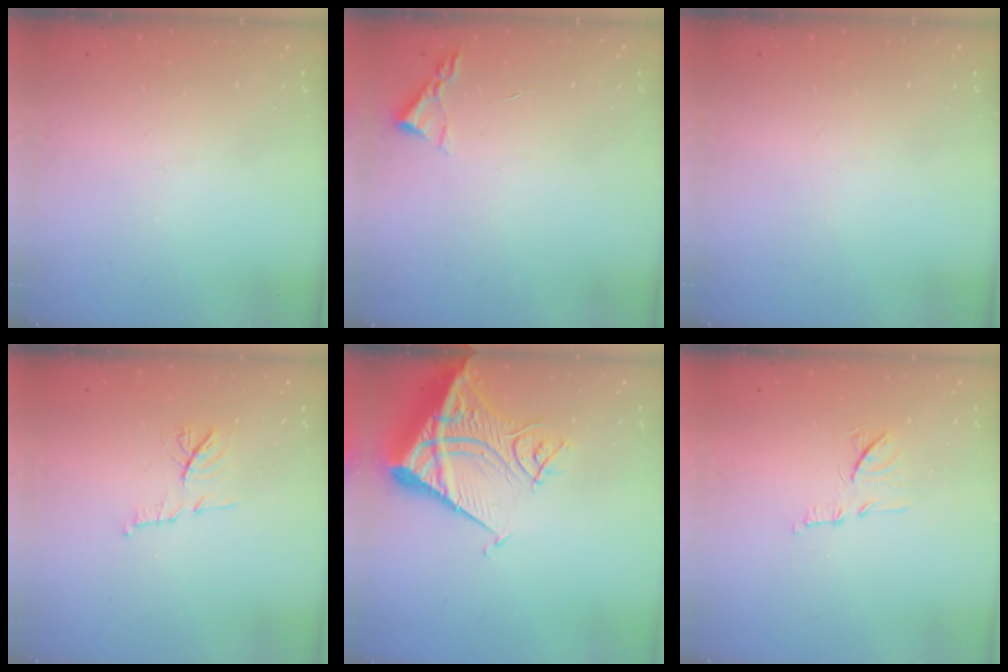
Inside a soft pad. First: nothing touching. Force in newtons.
{"total": 2.2, "press": 2.2, "slide": 0.3}
{"total": 0.0}
{"total": 7.5, "press": 7.5, "slide": 0.7}
{"total": 16.9, "press": 16.7, "slide": 2.3}
{"total": 9.6, "press": 9.6, "slide": 0.3}